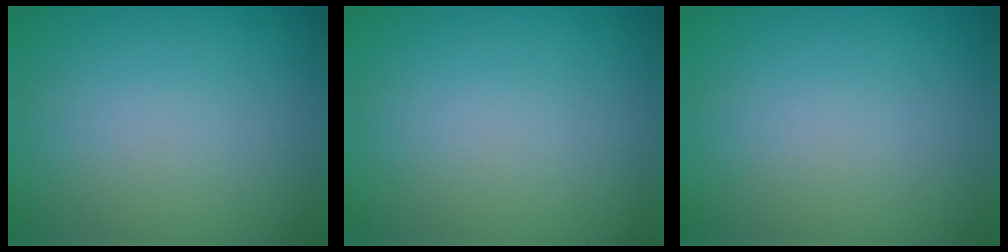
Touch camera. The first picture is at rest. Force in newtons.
{"total": 0.0}
{"total": 0.0}